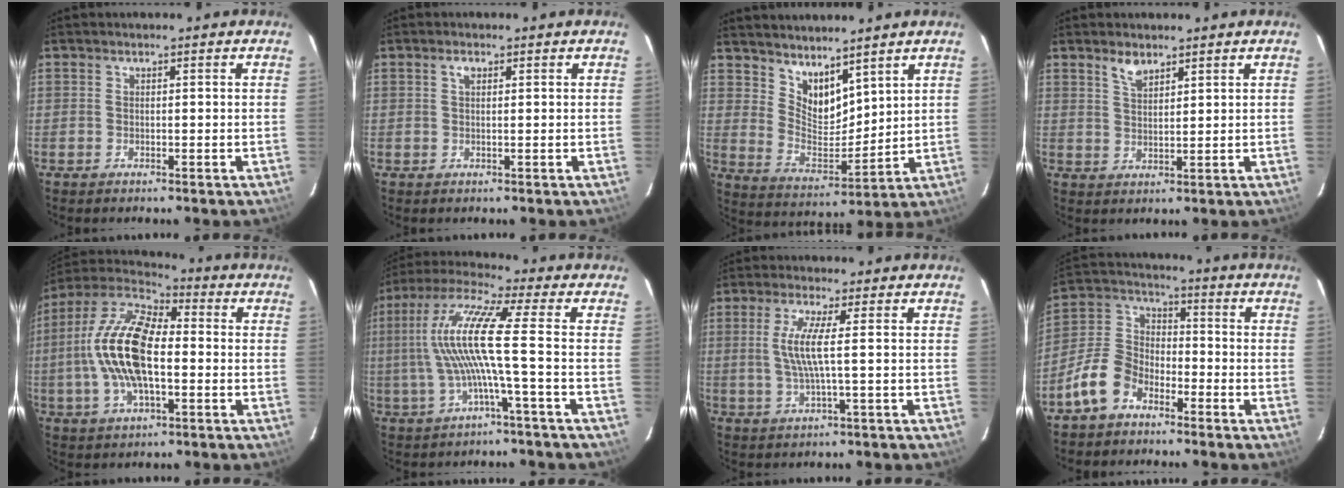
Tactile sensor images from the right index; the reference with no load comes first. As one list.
[{"total": 1.3, "force": [0.6, 0.5, 1.0], "torque": [-0.021, 0.005, 0.009]}, {"total": 9.1, "force": [7.1, 4.0, 4.0], "torque": [-0.068, -0.004, 0.143]}, {"total": 3.4, "force": [2.6, 1.2, 1.8], "torque": [-0.033, 0.002, 0.047]}, {"total": 17.2, "force": [-1.1, 7.9, 15.3], "torque": [-0.308, 0.011, -0.031]}, {"total": 12.2, "force": [-0.9, -0.9, 12.1], "torque": [-0.237, 0.007, -0.017]}, {"total": 5.9, "force": [0.4, -0.3, 5.9], "torque": [-0.122, -0.006, 0.011]}, {"total": 9.6, "force": [-6.2, 5.8, 4.4], "torque": [-0.102, 0.029, -0.126]}]